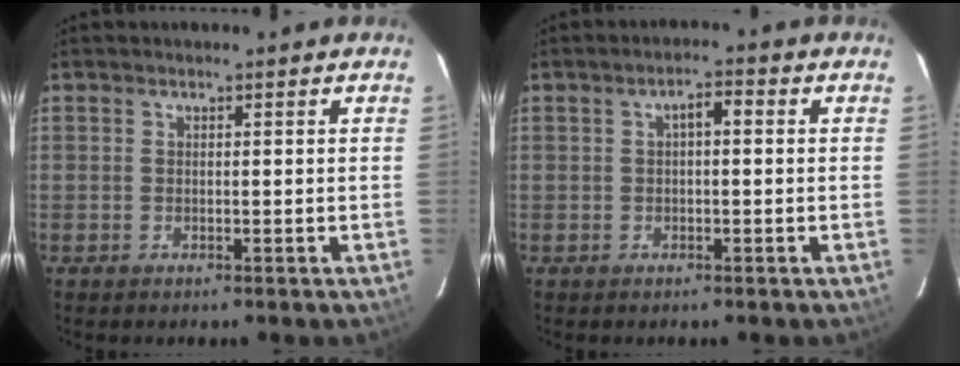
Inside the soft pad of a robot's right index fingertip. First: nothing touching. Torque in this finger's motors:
{"motor_torque": [0.21, 0.02, 0.24, 0.04]}